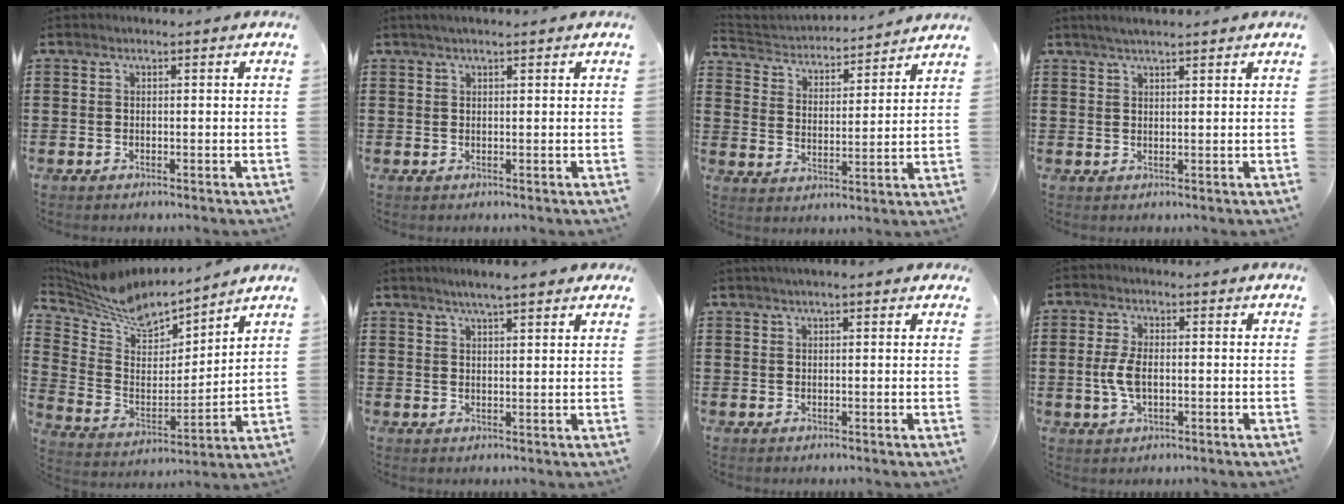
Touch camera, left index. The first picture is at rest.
{"total": 1.2, "force": [0.9, 0.1, 0.8], "torque": [-0.016, 0.002, 0.016]}
{"total": 3.3, "force": [3.3, 0.4, 0.0], "torque": [-0.023, -0.029, 0.050]}
{"total": 2.1, "force": [1.8, 0.2, 1.1], "torque": [-0.024, 0.004, 0.033]}
{"total": 7.7, "force": [6.9, 2.4, 2.3], "torque": [-0.087, -0.045, 0.120]}
{"total": 3.5, "force": [2.9, 0.2, 1.8], "torque": [-0.041, 0.002, 0.051]}
{"total": 1.8, "force": [1.3, 0.3, 1.2], "torque": [-0.024, 0.004, 0.024]}
{"total": 5.0, "force": [-0.2, 2.5, 4.3], "torque": [-0.110, -0.004, -0.012]}